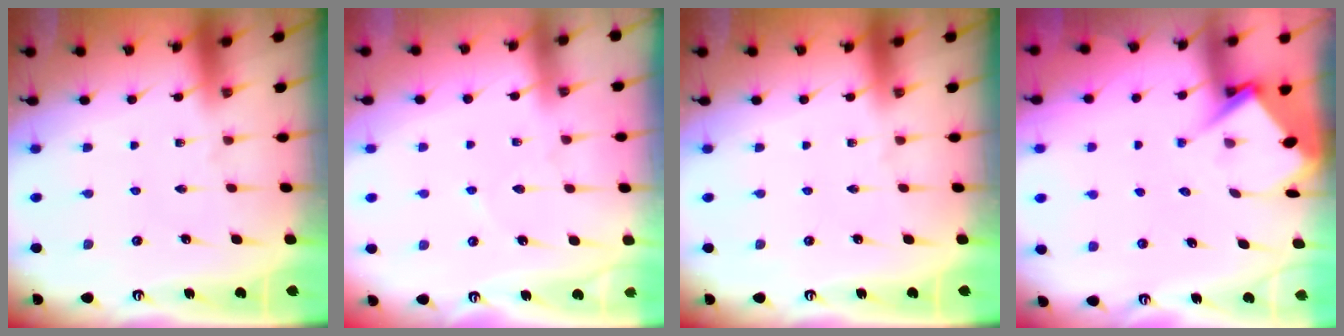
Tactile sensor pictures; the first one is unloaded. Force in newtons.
{"total": 6.0, "press": 6.0, "slide": 0.6}
{"total": 0.0}
{"total": 6.8, "press": 6.8, "slide": 0.5}